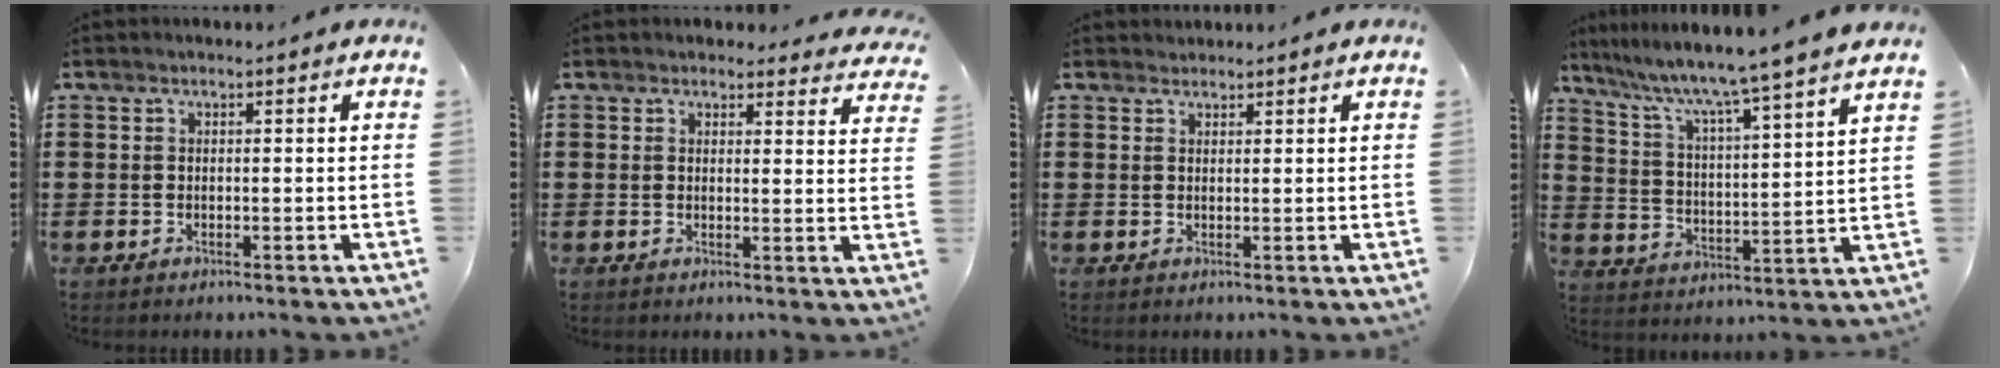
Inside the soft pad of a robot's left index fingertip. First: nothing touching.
{"total": 2.4, "force": [2.3, 0.6, 0.3], "torque": [-0.007, -0.011, 0.041]}
{"total": 1.1, "force": [1.0, 0.4, -0.1], "torque": [-0.001, 0.000, 0.021]}
{"total": 6.0, "force": [5.1, -1.4, 2.8], "torque": [-0.078, -0.049, 0.076]}